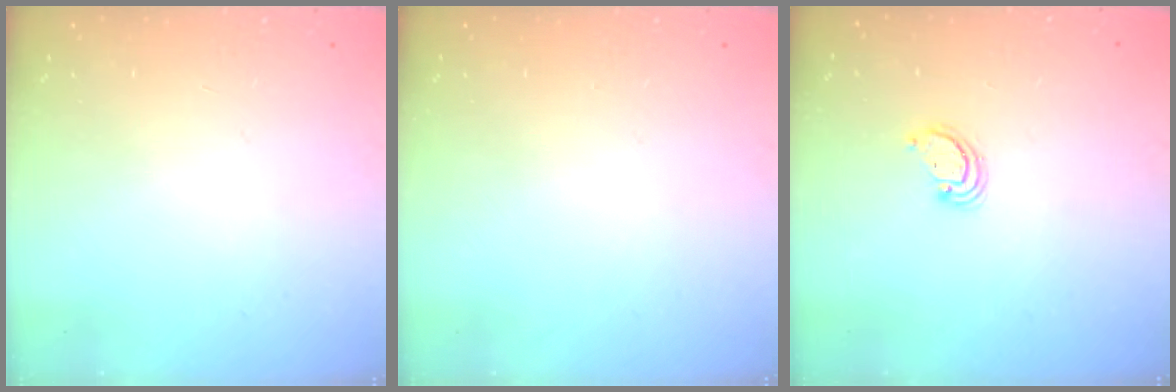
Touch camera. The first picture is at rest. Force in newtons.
{"total": 0.0}
{"total": 2.3, "press": 2.3, "slide": 0.2}